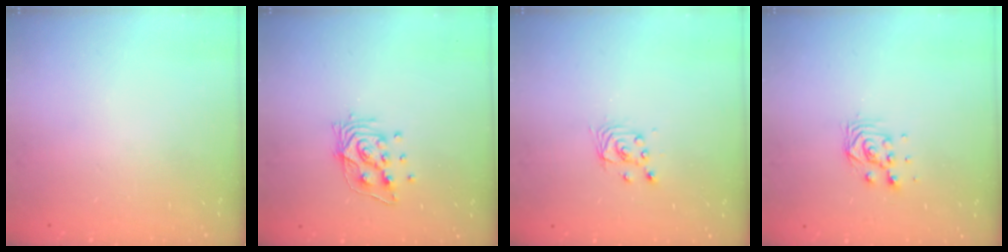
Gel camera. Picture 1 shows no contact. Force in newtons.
{"total": 10.3, "press": 10.3, "slide": 0.7}
{"total": 2.9, "press": 2.9, "slide": 0.0}
{"total": 4.7, "press": 4.6, "slide": 0.6}